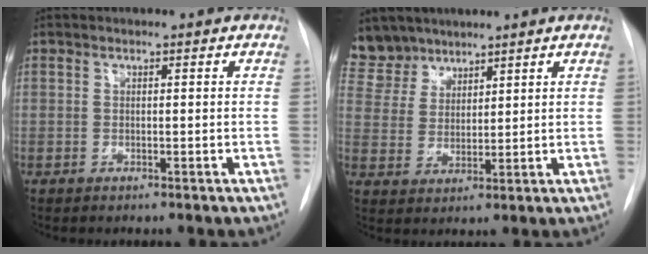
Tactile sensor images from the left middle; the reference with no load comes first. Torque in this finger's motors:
{"motor_torque": [0.22, -0.28, 0.01, -0.02]}